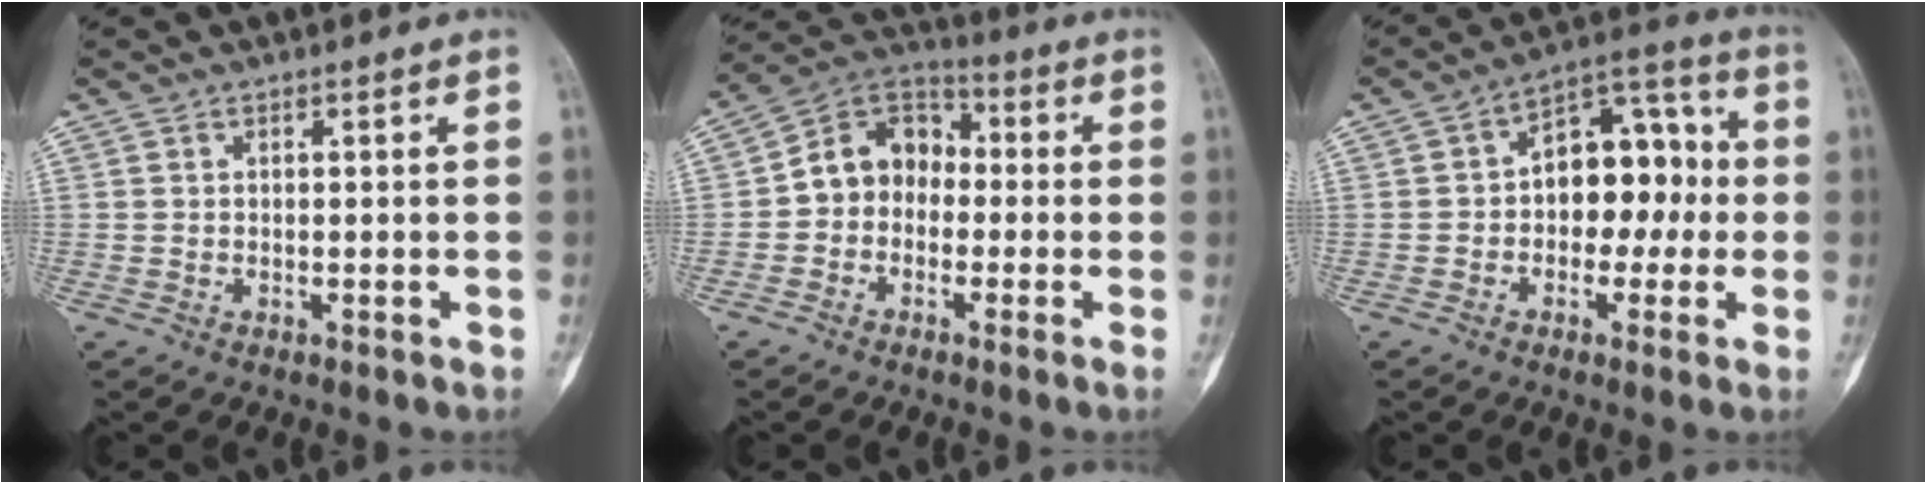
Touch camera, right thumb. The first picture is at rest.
{"total": 9.5, "force": [-1.1, 7.6, 5.6], "torque": [-0.065, 0.038, -0.040]}
{"total": 12.7, "force": [-0.4, 8.3, 9.6], "torque": [-0.092, 0.042, -0.017]}